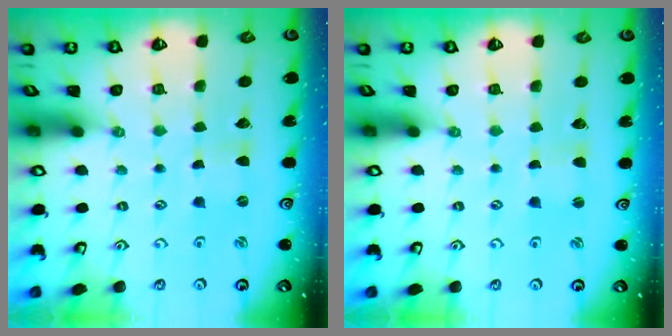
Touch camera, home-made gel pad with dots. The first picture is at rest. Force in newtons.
{"total": 0.8, "press": 0.8, "slide": 0.0}